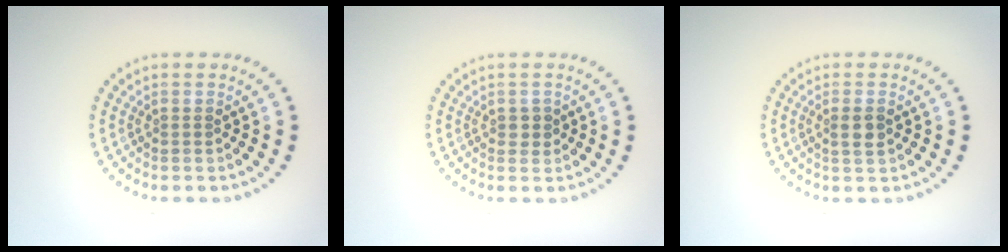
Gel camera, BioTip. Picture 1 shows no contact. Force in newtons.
{"total": 1.0, "press": 1.0, "slide": 0.2}
{"total": 1.7, "press": 1.5, "slide": 0.7}